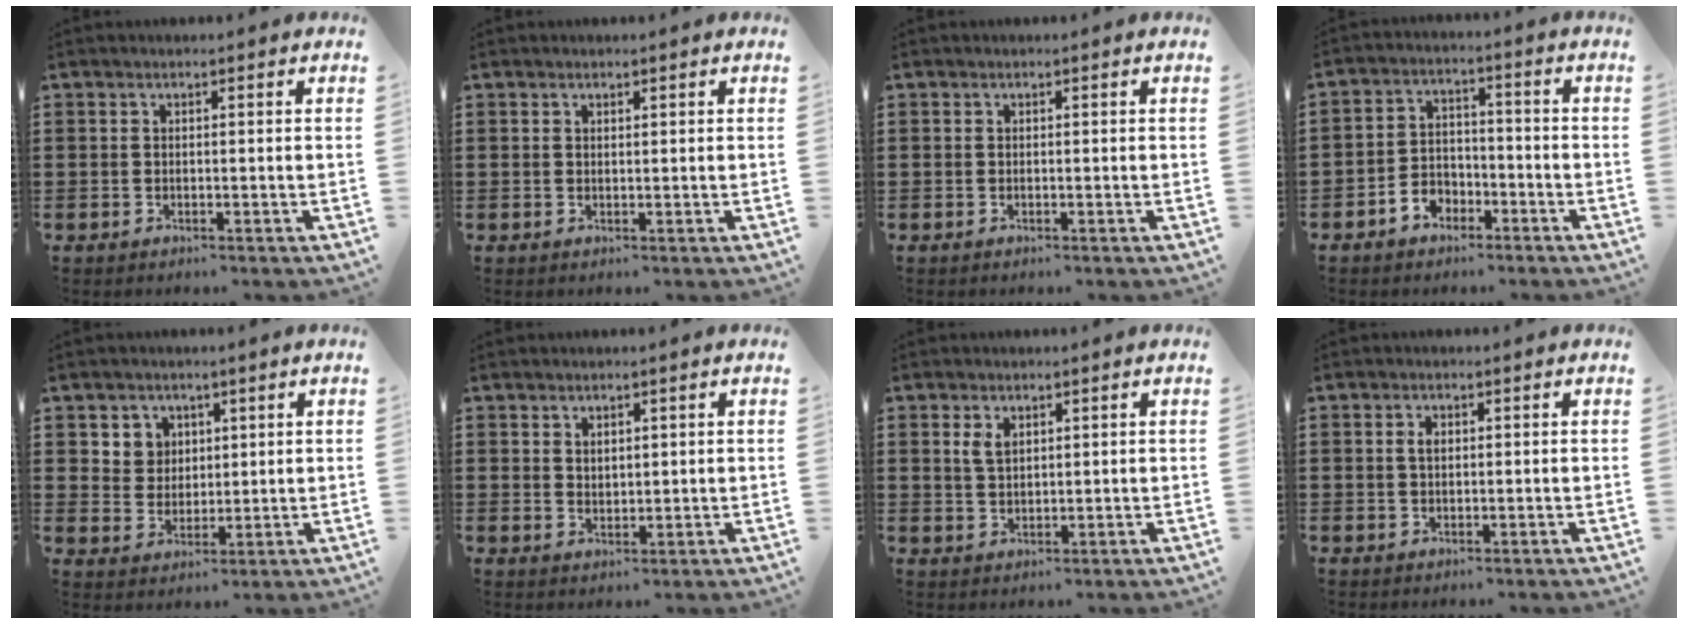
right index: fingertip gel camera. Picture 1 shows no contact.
{"total": 0.6, "force": [0.5, 0.2, 0.2], "torque": [-0.004, 0.002, 0.010]}
{"total": 0.0}
{"total": 4.1, "force": [-2.8, 2.8, 0.8], "torque": [-0.020, 0.015, -0.057]}
{"total": 4.5, "force": [2.2, 3.9, 0.4], "torque": [-0.020, 0.009, 0.038]}
{"total": 1.8, "force": [1.5, 0.9, 0.3], "torque": [-0.007, 0.004, 0.028]}
{"total": 2.5, "force": [1.2, 1.5, 1.6], "torque": [-0.037, 0.005, 0.021]}
{"total": 1.5, "force": [0.3, 0.8, 1.2], "torque": [-0.026, 0.007, 0.004]}